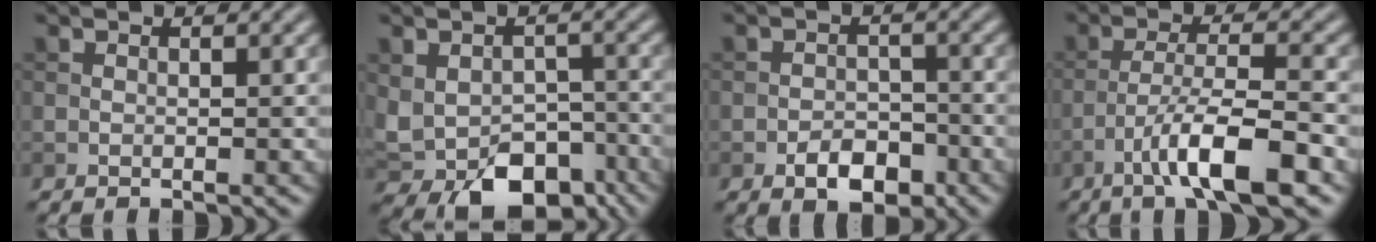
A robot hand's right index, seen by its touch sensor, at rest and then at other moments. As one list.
[{"total": 8.7, "force": [-4.1, 5.4, 5.4], "torque": [-0.094, -0.025, -0.052]}, {"total": 3.6, "force": [-2.0, 2.1, 2.2], "torque": [-0.028, 0.002, -0.036]}, {"total": 7.5, "force": [-4.0, 1.4, 6.1], "torque": [-0.104, 0.009, -0.071]}]